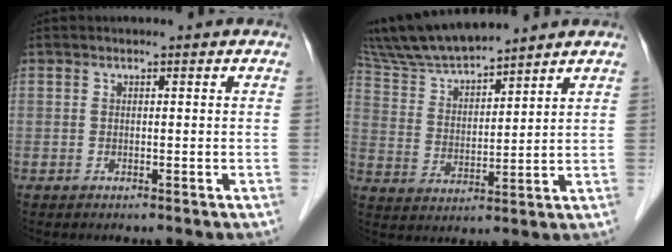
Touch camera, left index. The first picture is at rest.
{"total": 11.4, "force": [10.6, 0.6, 4.1], "torque": [-0.089, 0.020, 0.210]}